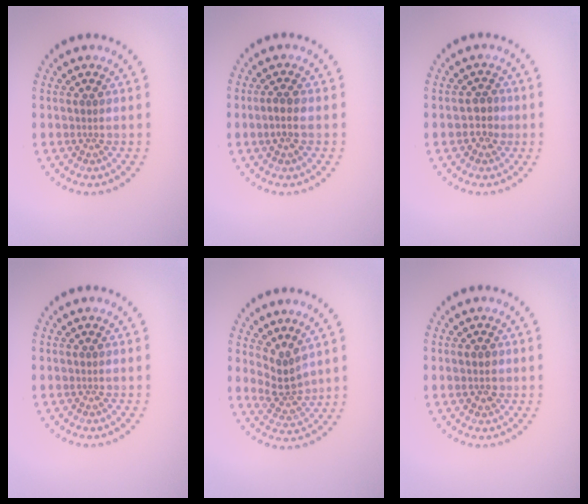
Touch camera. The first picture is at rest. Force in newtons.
{"total": 1.3, "press": 1.1, "slide": 0.6}
{"total": 1.9, "press": 1.8, "slide": 0.6}
{"total": 0.0}
{"total": 2.7, "press": 1.9, "slide": 1.9}
{"total": 1.5, "press": 1.4, "slide": 0.1}